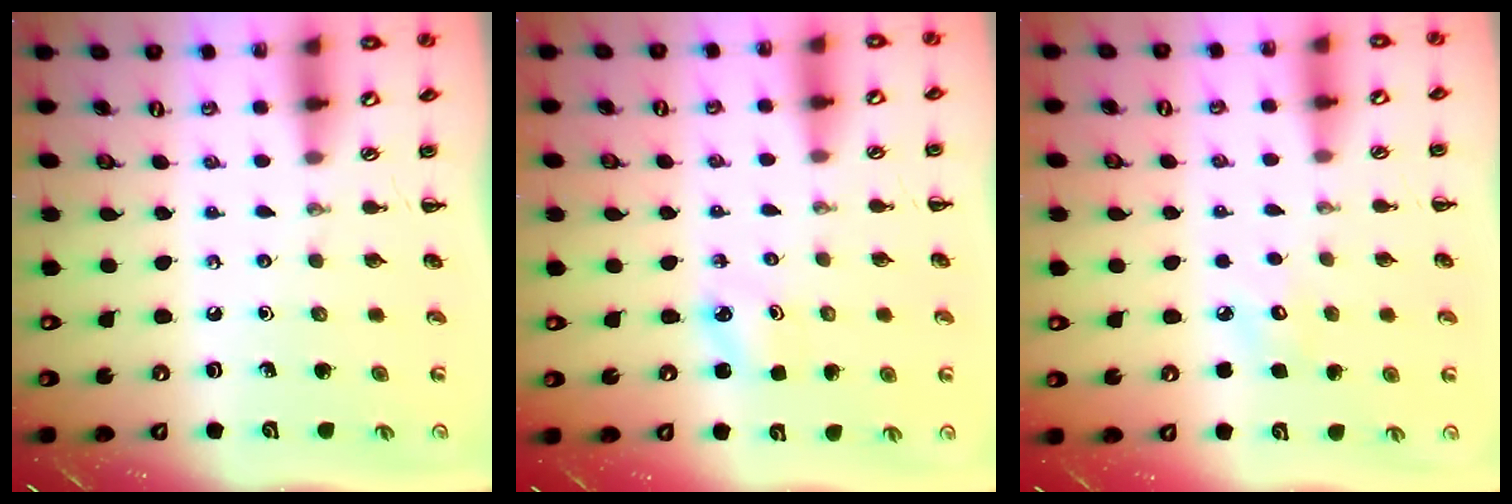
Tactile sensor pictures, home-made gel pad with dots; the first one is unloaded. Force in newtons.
{"total": 1.9, "press": 1.8, "slide": 0.5}
{"total": 5.8, "press": 5.6, "slide": 1.3}